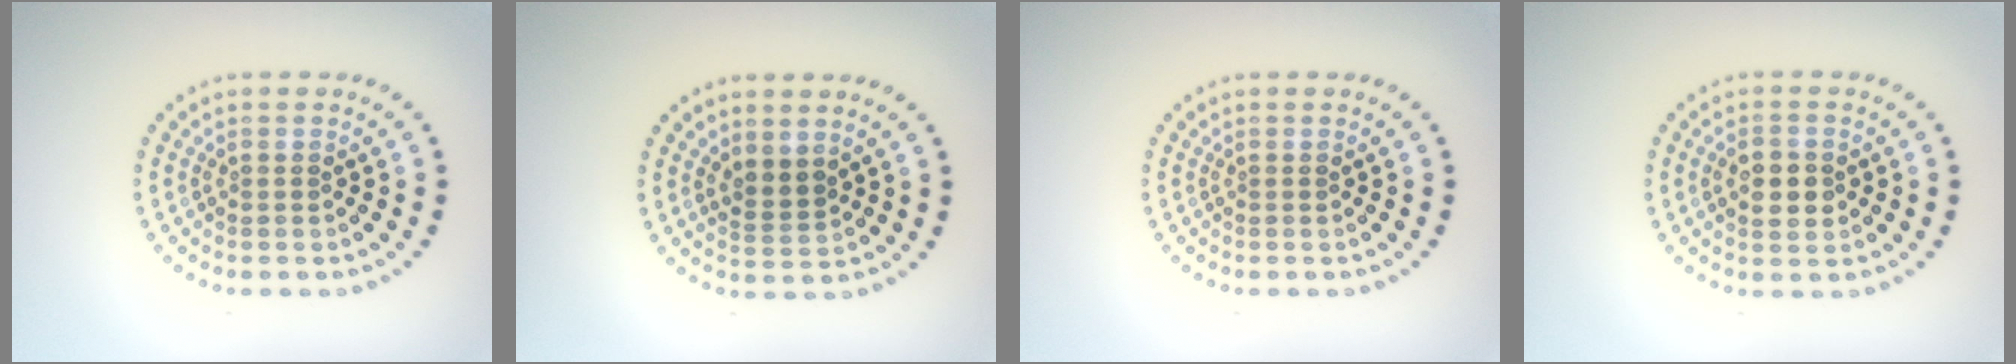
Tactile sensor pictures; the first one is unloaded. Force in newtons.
{"total": 1.8, "press": 1.4, "slide": 1.1}
{"total": 0.0}
{"total": 2.8, "press": 2.8, "slide": 0.1}